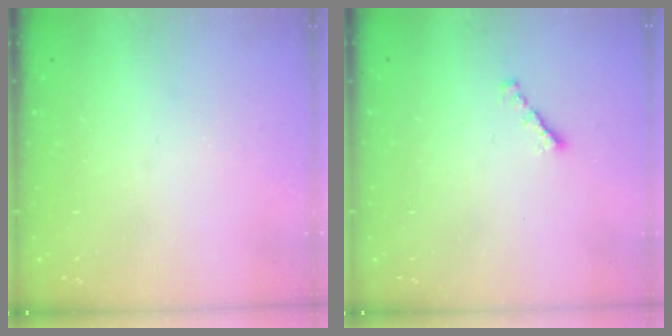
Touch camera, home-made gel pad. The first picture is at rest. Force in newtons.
{"total": 1.0, "press": 0.8, "slide": 0.5}